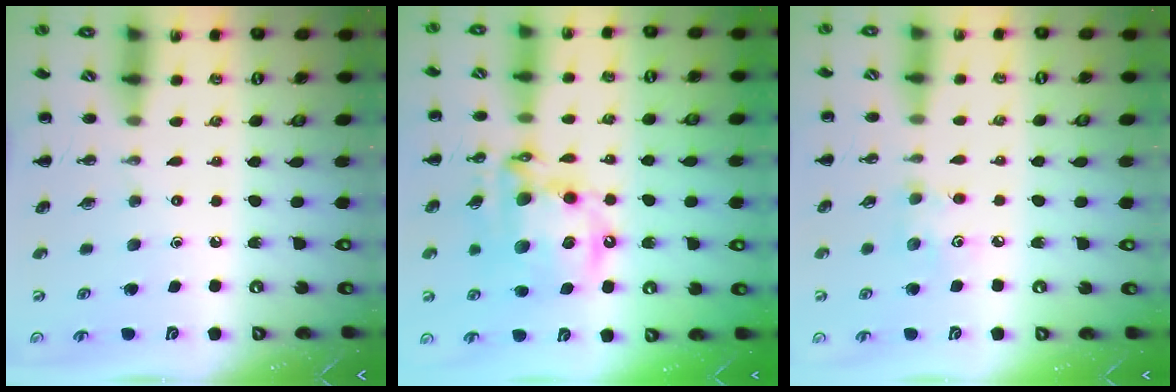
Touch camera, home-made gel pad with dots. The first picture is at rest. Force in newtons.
{"total": 16.4, "press": 16.0, "slide": 3.5}
{"total": 3.5, "press": 3.5, "slide": 0.6}